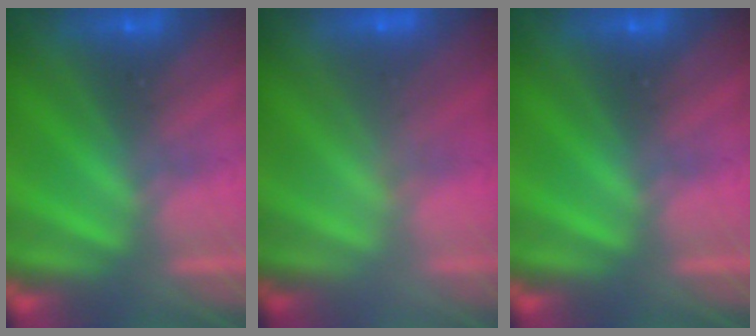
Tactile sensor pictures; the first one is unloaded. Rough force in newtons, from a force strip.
{"total": 2.3}
{"total": 0.0}